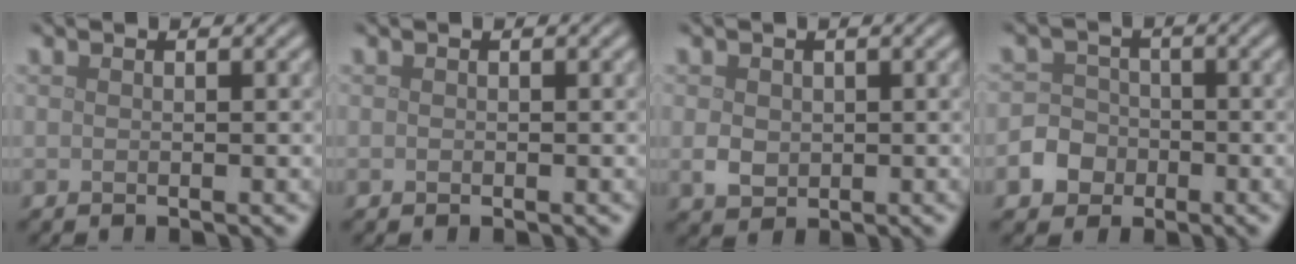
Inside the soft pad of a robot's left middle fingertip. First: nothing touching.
{"total": 0.0}
{"total": 2.0, "force": [0.0, 1.7, 1.0], "torque": [-0.019, -0.006, 0.000]}
{"total": 4.0, "force": [-1.6, 3.5, 0.9], "torque": [0.008, -0.001, -0.044]}